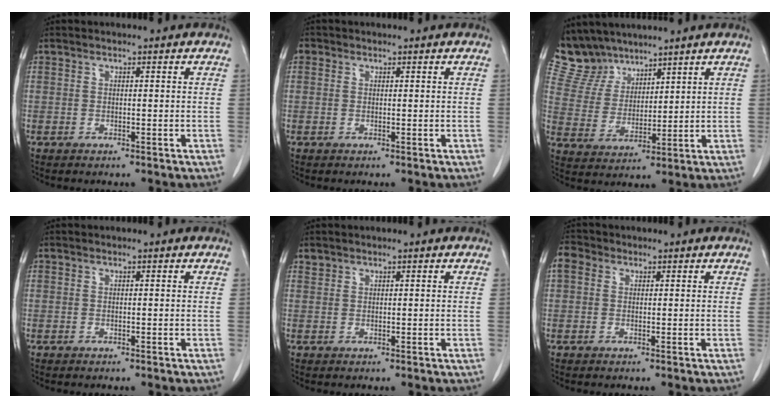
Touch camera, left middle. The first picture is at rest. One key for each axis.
{"total": 0.8, "fx": 0.3, "fy": 0.7, "fz": 0.1, "tx": 0.006, "ty": 0.004, "tz": 0.002}
{"total": 8.0, "fx": 7.2, "fy": 3.4, "fz": 0.2, "tx": -0.014, "ty": 0.011, "tz": 0.158}
{"total": 0.0}
{"total": 0.7, "fx": 0.6, "fy": 0.4, "fz": -0.1, "tx": 0.003, "ty": 0.004, "tz": 0.011}
{"total": 2.5, "fx": 0.9, "fy": 2.1, "fz": 1.1, "tx": -0.028, "ty": 0.018, "tz": 0.015}